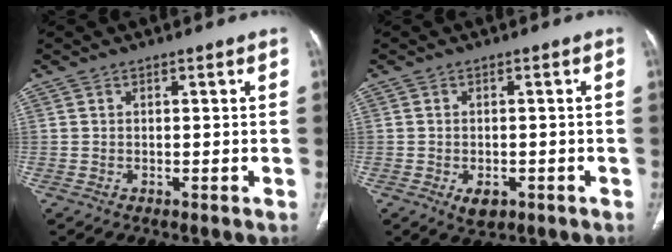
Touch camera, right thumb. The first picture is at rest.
{"total": 3.5, "force": [-1.5, 2.2, 2.3], "torque": [-0.031, 0.002, -0.014]}